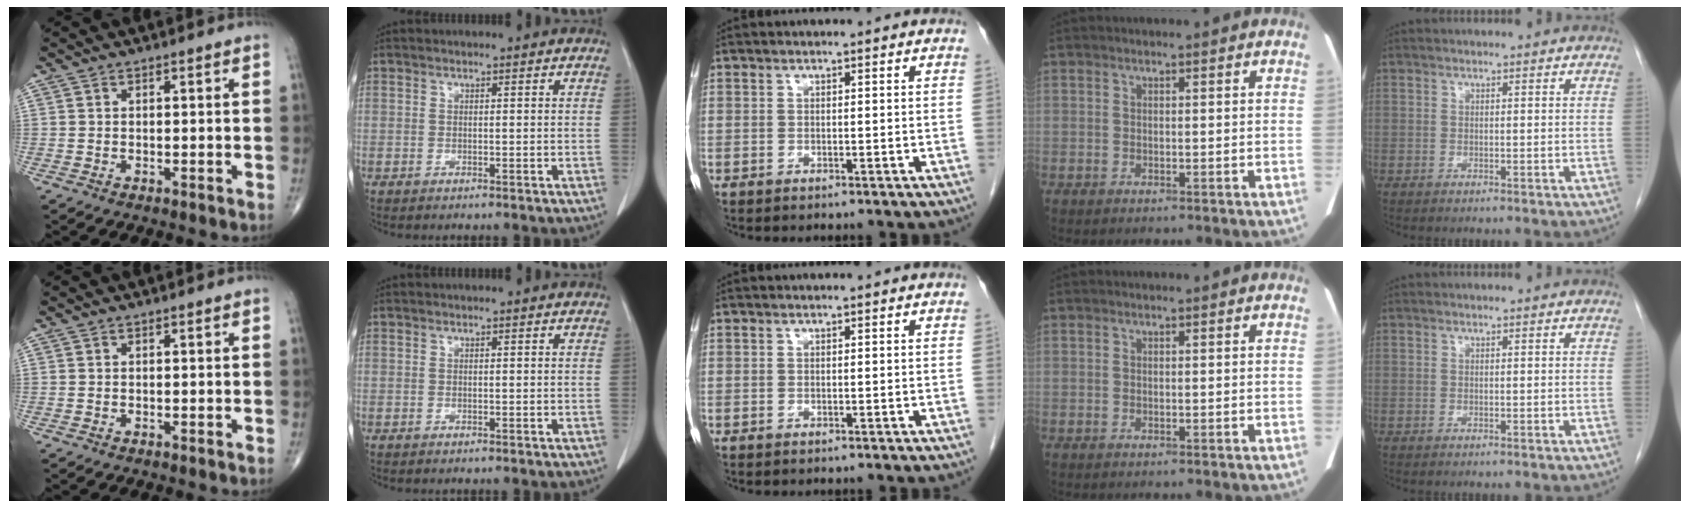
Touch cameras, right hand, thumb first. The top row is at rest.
{}